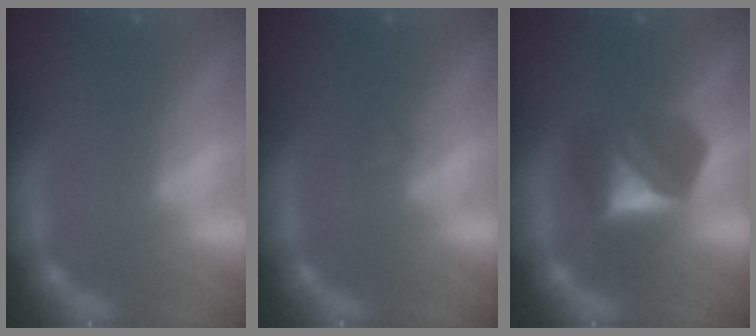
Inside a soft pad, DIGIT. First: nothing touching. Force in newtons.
{"total": 0.9}
{"total": 4.9}